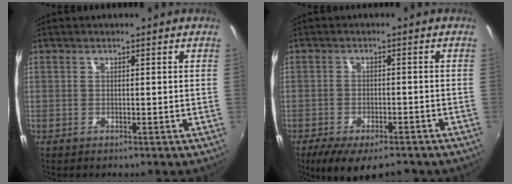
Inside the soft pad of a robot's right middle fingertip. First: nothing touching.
{"total": 11.5, "force": [-8.7, 3.9, 6.4], "torque": [-0.134, -0.035, -0.139]}